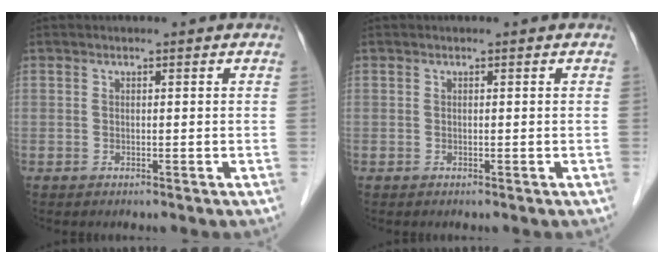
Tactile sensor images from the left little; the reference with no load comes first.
{"total": 0.0}